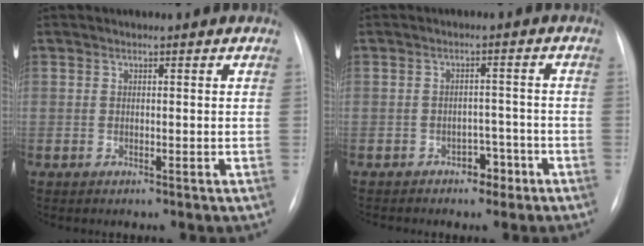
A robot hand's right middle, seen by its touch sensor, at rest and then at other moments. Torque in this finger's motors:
{"motor_torque": [0.08, -0.11, 0.04, 0.01]}